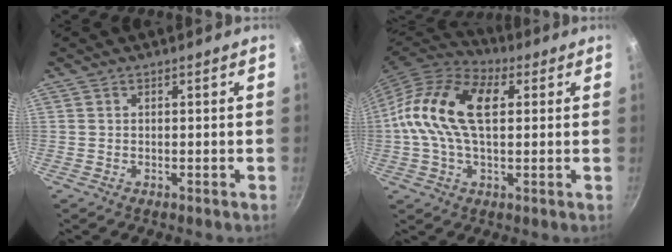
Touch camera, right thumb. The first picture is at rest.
{"total": 17.9, "force": [2.9, 10.3, 14.4], "torque": [-0.266, 0.024, 0.029]}